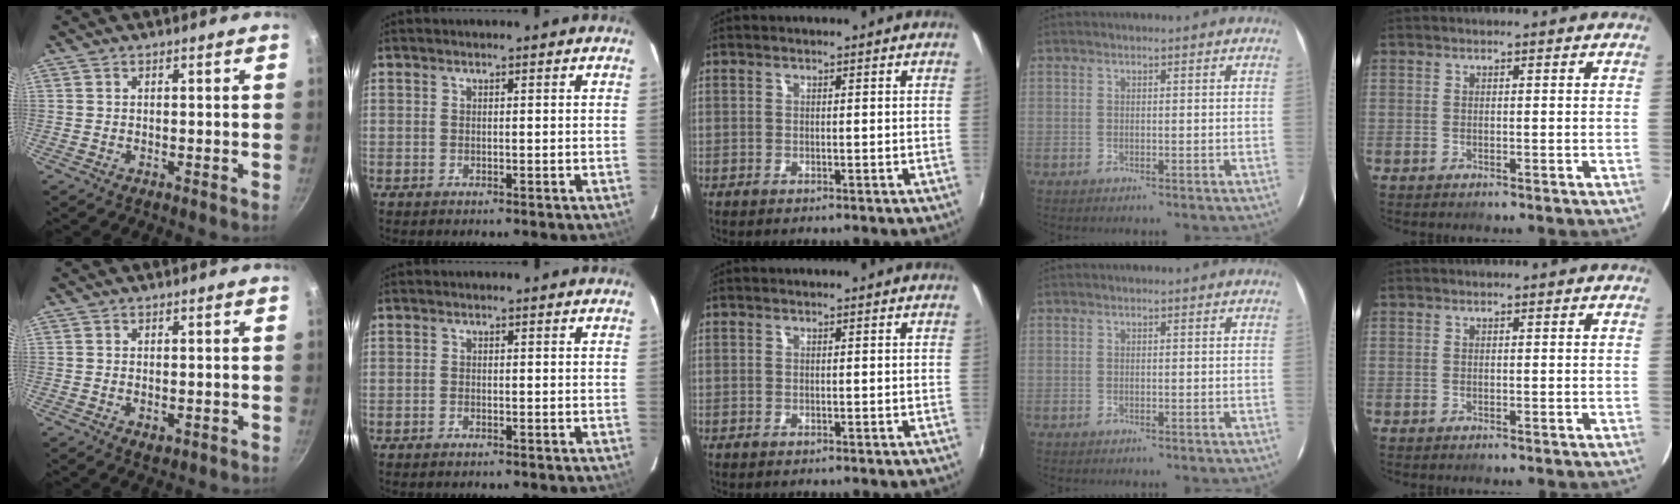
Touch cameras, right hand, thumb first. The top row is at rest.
{"thumb": {"total": 1.8, "force": [-0.3, 1.1, 1.3], "torque": [-0.021, -0.005, -0.003]}, "index": {"total": 0.8, "force": [-0.6, 0.3, 0.3], "torque": [-0.006, 0.001, -0.012]}}